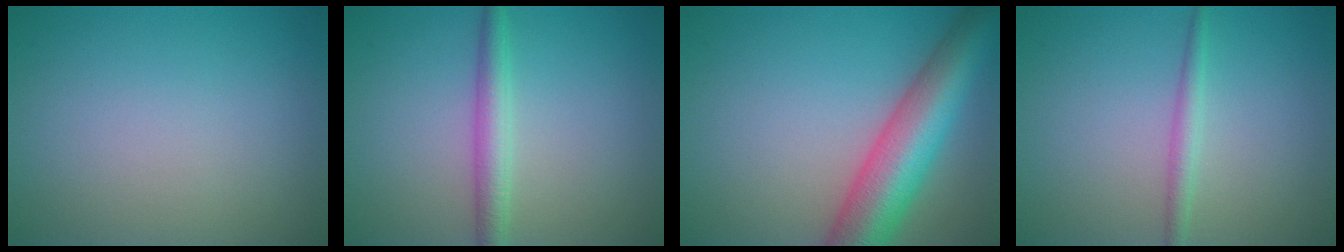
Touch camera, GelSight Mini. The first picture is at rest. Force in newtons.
{"total": 2.9, "press": 2.9, "slide": 0.1}
{"total": 9.1, "press": 9.1, "slide": 0.4}
{"total": 1.7, "press": 1.7, "slide": 0.1}